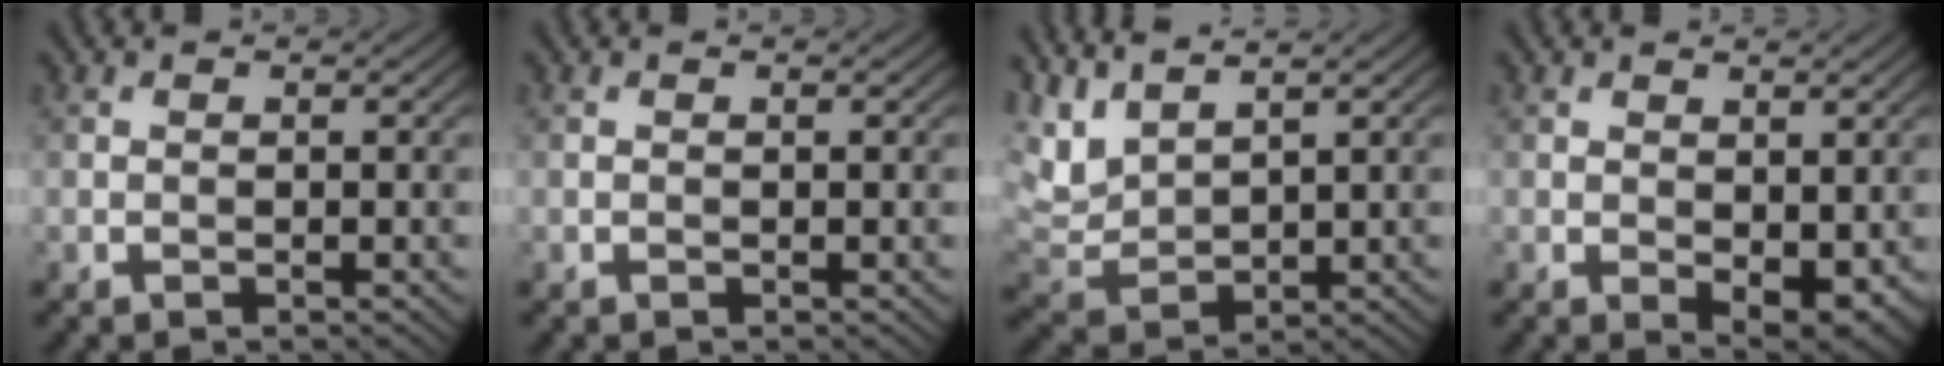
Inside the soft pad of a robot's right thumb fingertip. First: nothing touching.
{"total": 0.0}
{"total": 6.0, "force": [4.7, 1.9, 3.3], "torque": [-0.094, 0.003, 0.102]}
{"total": 3.6, "force": [0.0, 1.9, 3.0], "torque": [-0.047, -0.008, 0.007]}